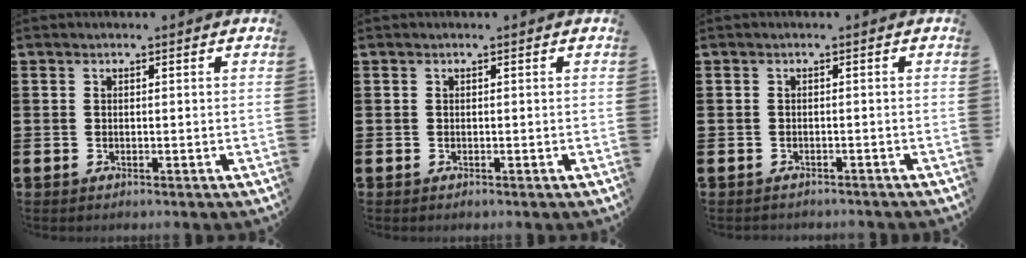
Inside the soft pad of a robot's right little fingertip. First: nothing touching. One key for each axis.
{"total": 0.0}
{"total": 0.7, "fx": -0.7, "fy": 0.0, "fz": -0.1, "tx": -0.001, "ty": -0.002, "tz": -0.014}